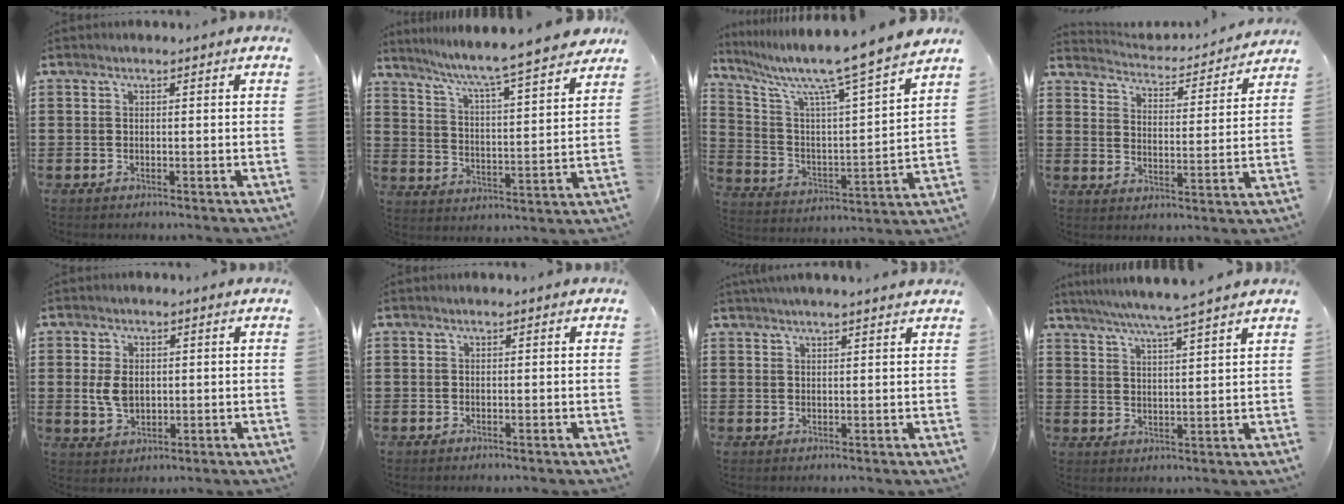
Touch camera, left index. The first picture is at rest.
{"total": 5.8, "force": [5.2, -0.8, 2.5], "torque": [-0.072, -0.049, 0.078]}
{"total": 10.2, "force": [8.5, -0.3, 5.5], "torque": [-0.135, -0.073, 0.131]}
{"total": 3.1, "force": [3.1, -0.2, 0.1], "torque": [-0.024, -0.035, 0.046]}
{"total": 4.3, "force": [0.3, 2.8, 3.3], "torque": [-0.083, 0.002, 0.000]}
{"total": 0.0}
{"total": 2.0, "force": [1.9, -0.4, 0.6], "torque": [-0.016, -0.002, 0.036]}
{"total": 5.4, "force": [4.6, -1.3, 2.6], "torque": [-0.064, -0.025, 0.077]}